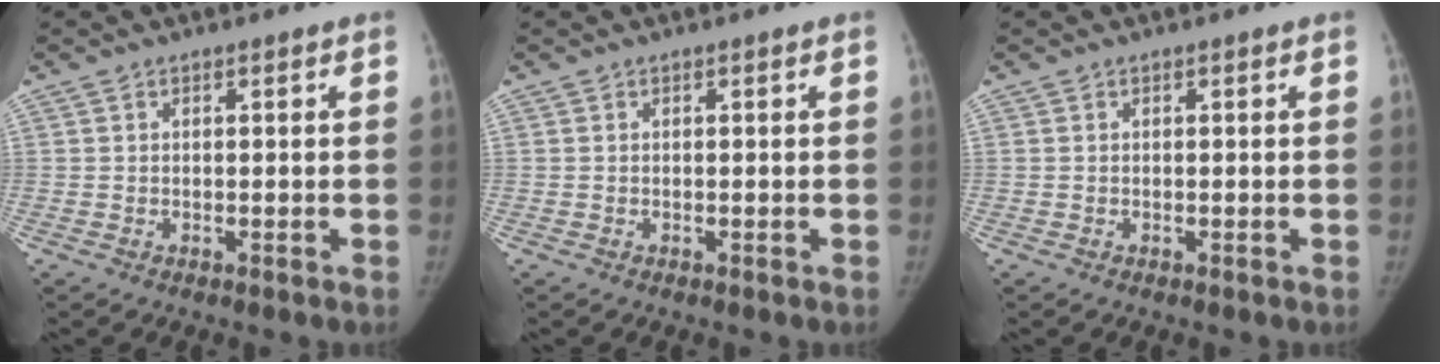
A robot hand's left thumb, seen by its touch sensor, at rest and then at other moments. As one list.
[{"total": 0.0}, {"total": 0.0}]